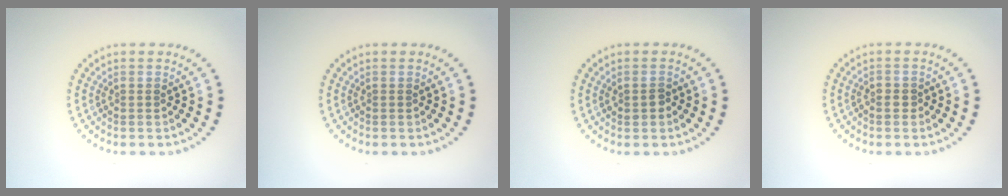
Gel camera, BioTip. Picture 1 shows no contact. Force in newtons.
{"total": 0.0}
{"total": 1.2, "press": 1.2, "slide": 0.1}
{"total": 0.9, "press": 0.8, "slide": 0.4}